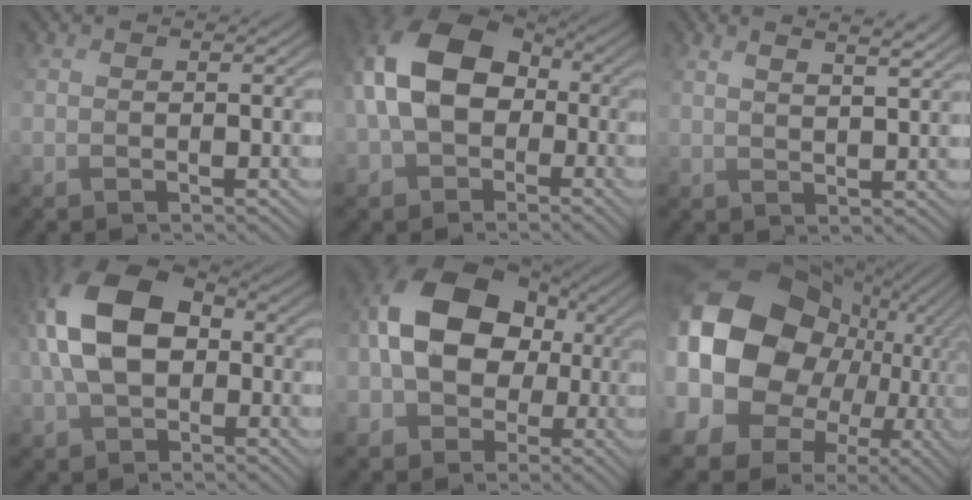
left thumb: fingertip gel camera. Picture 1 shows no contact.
{"total": 14.0, "force": [-0.4, 9.8, 9.9], "torque": [-0.221, 0.000, -0.019]}
{"total": 5.2, "force": [3.6, 1.2, 3.6], "torque": [-0.046, 0.010, 0.045]}
{"total": 12.0, "force": [-0.3, 7.8, 9.1], "torque": [-0.214, 0.007, -0.016]}
{"total": 16.3, "force": [-0.8, 12.2, 10.8], "torque": [-0.231, 0.012, -0.040]}
{"total": 22.7, "force": [1.2, 18.1, 13.6], "torque": [-0.320, -0.026, 0.033]}